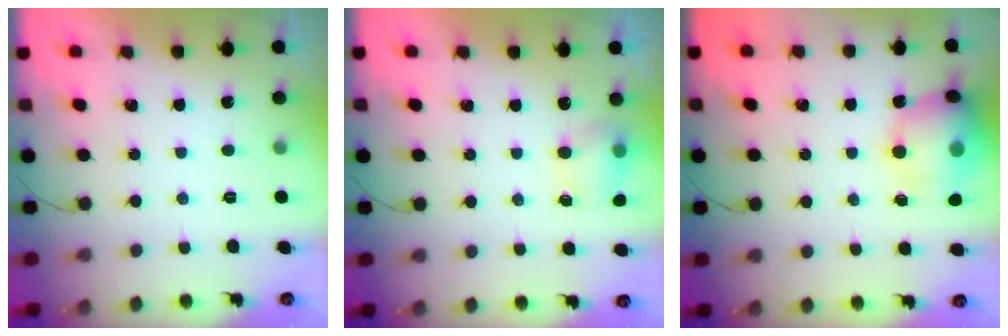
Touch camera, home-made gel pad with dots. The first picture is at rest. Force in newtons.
{"total": 5.2, "press": 5.2, "slide": 0.9}
{"total": 16.2, "press": 15.2, "slide": 5.6}